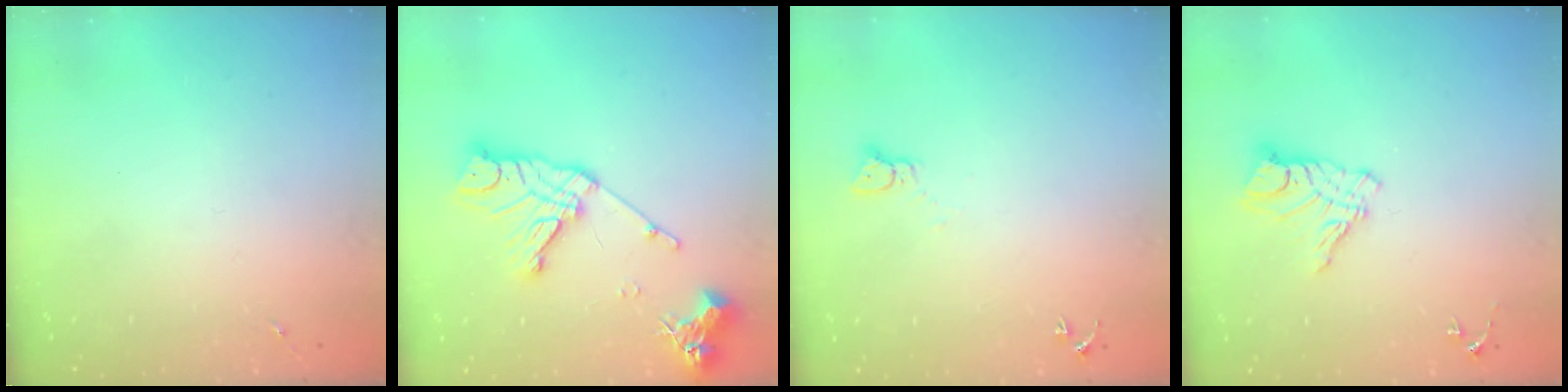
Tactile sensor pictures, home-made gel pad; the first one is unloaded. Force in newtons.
{"total": 17.2, "press": 17.1, "slide": 1.8}
{"total": 2.3, "press": 2.3, "slide": 0.2}
{"total": 11.3, "press": 11.2, "slide": 0.9}